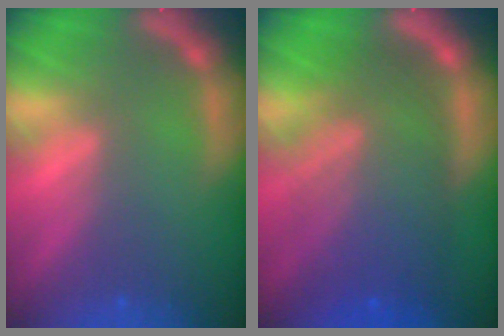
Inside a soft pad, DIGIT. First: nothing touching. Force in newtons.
{"total": 10.1}